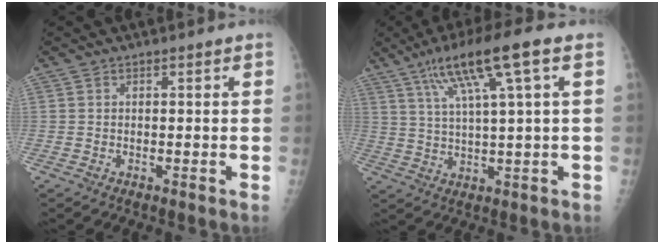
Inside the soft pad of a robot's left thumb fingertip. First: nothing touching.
{"total": 12.4, "force": [5.7, 0.8, 11.0], "torque": [-0.205, 0.002, 0.103]}